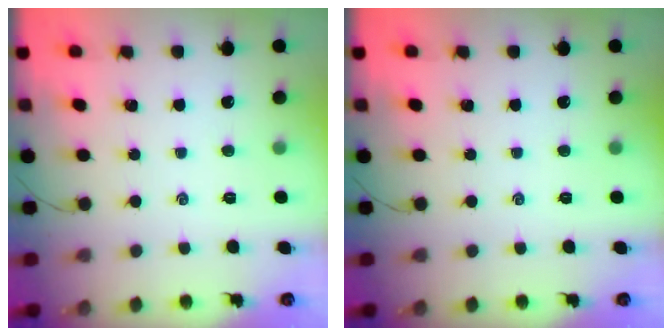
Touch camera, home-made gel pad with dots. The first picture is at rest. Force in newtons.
{"total": 0.0}